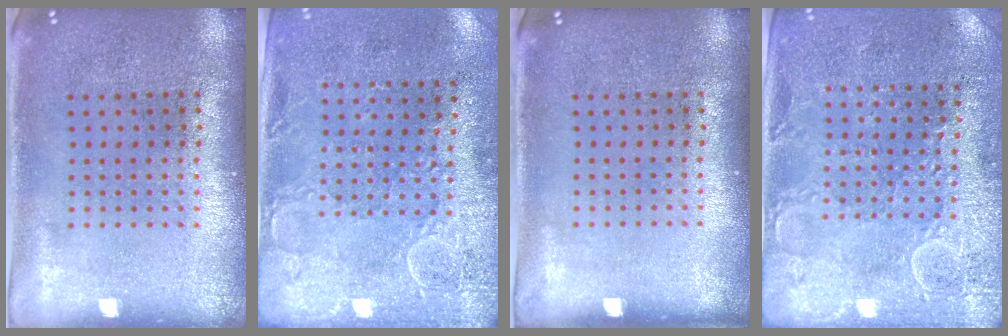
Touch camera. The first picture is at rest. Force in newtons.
{"total": 3.1, "press": 2.3, "slide": 2.0}
{"total": 0.0}
{"total": 2.7, "press": 2.6, "slide": 0.7}